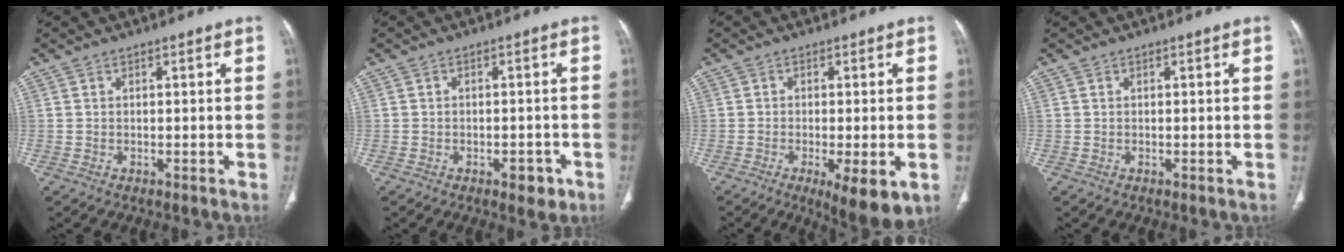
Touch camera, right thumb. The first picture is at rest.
{"total": 3.6, "force": [-1.8, 1.9, 2.4], "torque": [-0.018, 0.007, -0.020]}
{"total": 9.6, "force": [-3.6, 2.8, 8.4], "torque": [-0.119, -0.013, -0.049]}
{"total": 0.0}